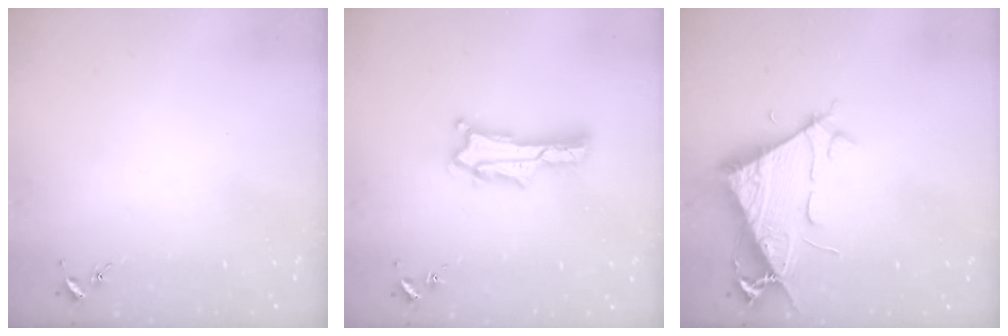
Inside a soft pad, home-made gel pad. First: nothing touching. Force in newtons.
{"total": 2.1, "press": 2.1, "slide": 0.3}
{"total": 7.7, "press": 7.7, "slide": 0.8}